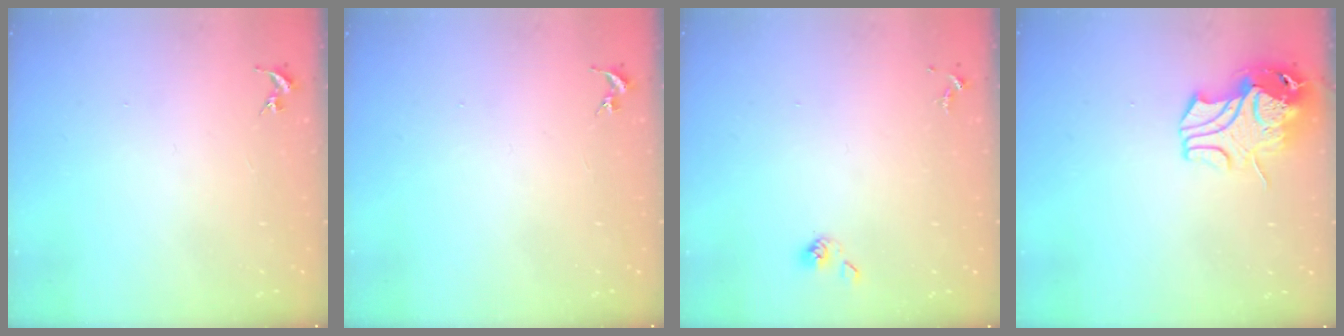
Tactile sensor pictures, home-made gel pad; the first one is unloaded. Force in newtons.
{"total": 0.0}
{"total": 4.2, "press": 4.0, "slide": 1.1}
{"total": 12.1, "press": 12.0, "slide": 1.8}